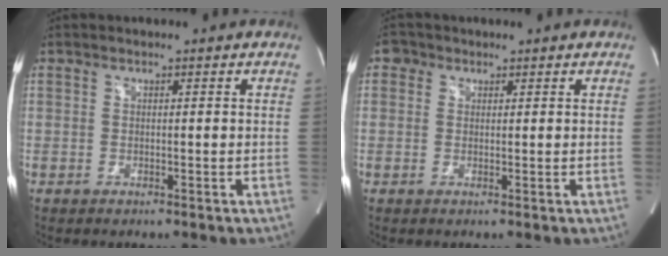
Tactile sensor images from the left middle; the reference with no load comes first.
{"total": 1.9, "force": [0.8, 1.6, 0.3], "torque": [0.002, 0.006, 0.008]}